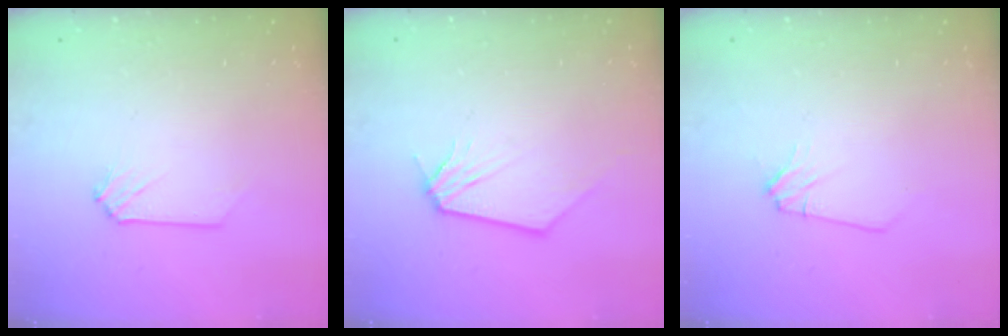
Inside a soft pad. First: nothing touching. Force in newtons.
{"total": 0.0}
{"total": 1.1, "press": 1.1, "slide": 0.1}